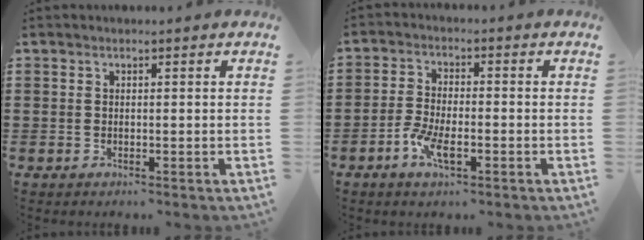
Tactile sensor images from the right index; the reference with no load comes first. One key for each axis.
{"total": 4.8, "fx": -2.4, "fy": 1.8, "fz": 3.7, "tx": -0.089, "ty": 0.000, "tz": -0.050}